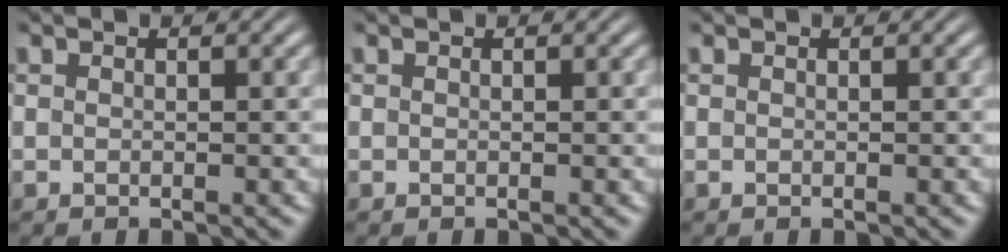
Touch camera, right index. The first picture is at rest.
{"total": 0.0}
{"total": 0.0}